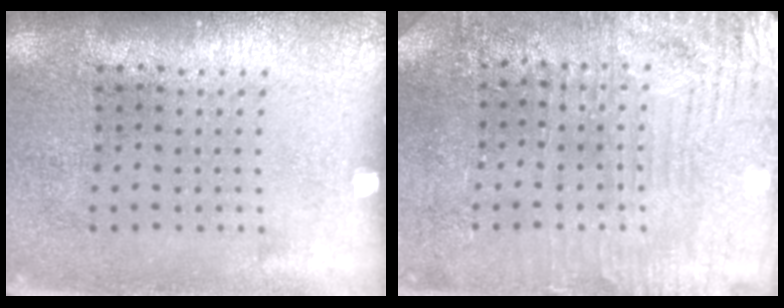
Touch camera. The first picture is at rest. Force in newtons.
{"total": 3.2, "press": 3.1, "slide": 0.7}